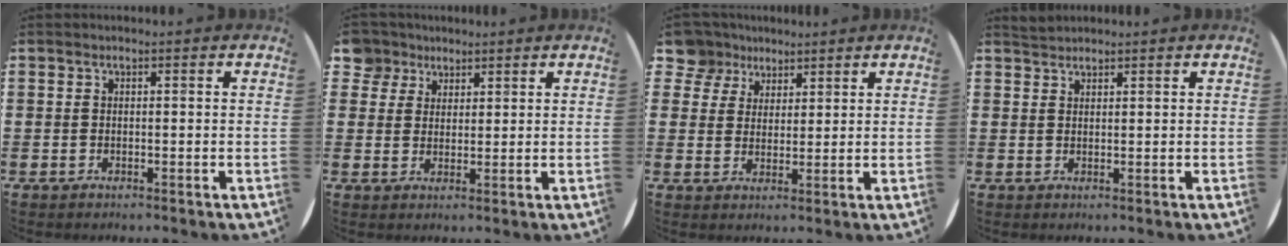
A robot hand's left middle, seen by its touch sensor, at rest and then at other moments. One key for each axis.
{"total": 4.2, "fx": 3.1, "fy": 2.8, "fz": 0.1, "tx": -0.009, "ty": 0.004, "tz": 0.060}
{"total": 5.0, "fx": 3.9, "fy": 3.2, "fz": 0.1, "tx": -0.016, "ty": -0.003, "tz": 0.073}
{"total": 1.5, "fx": 1.5, "fy": 0.3, "fz": 0.0, "tx": -0.003, "ty": 0.004, "tz": 0.029}